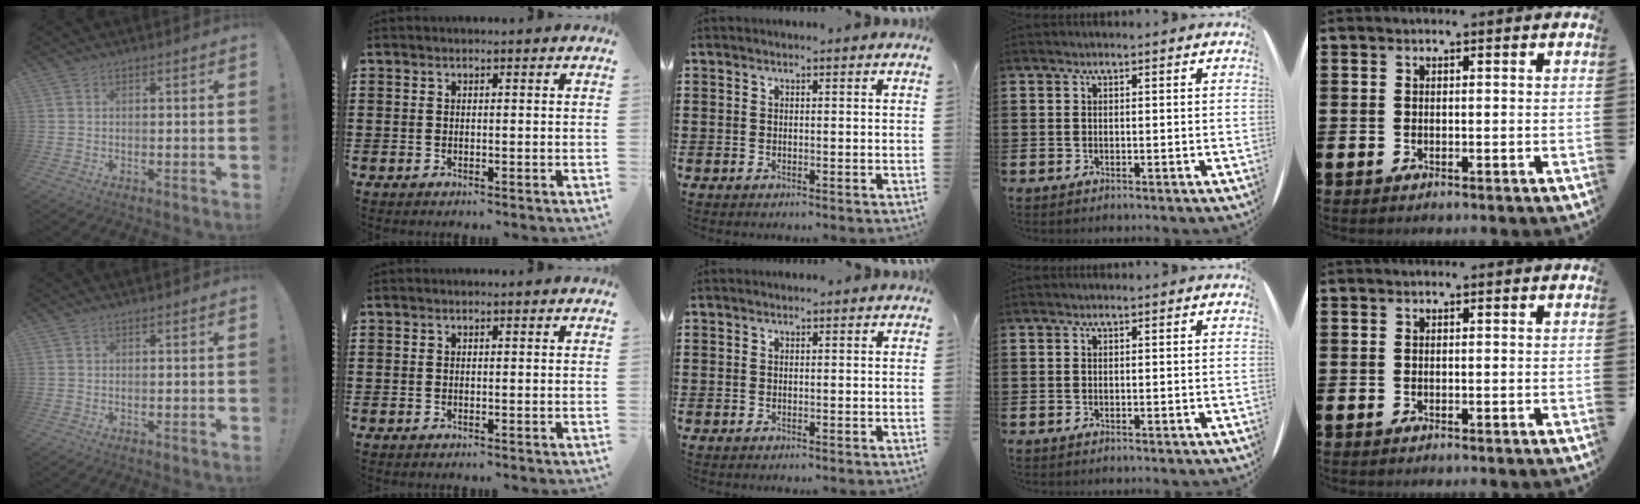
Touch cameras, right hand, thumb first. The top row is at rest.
{}